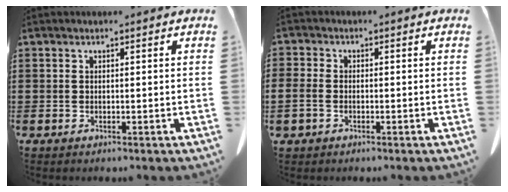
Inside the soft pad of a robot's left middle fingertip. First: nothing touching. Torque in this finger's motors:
{"motor_torque": [1.52, 0.64, 0.65, 0.17]}